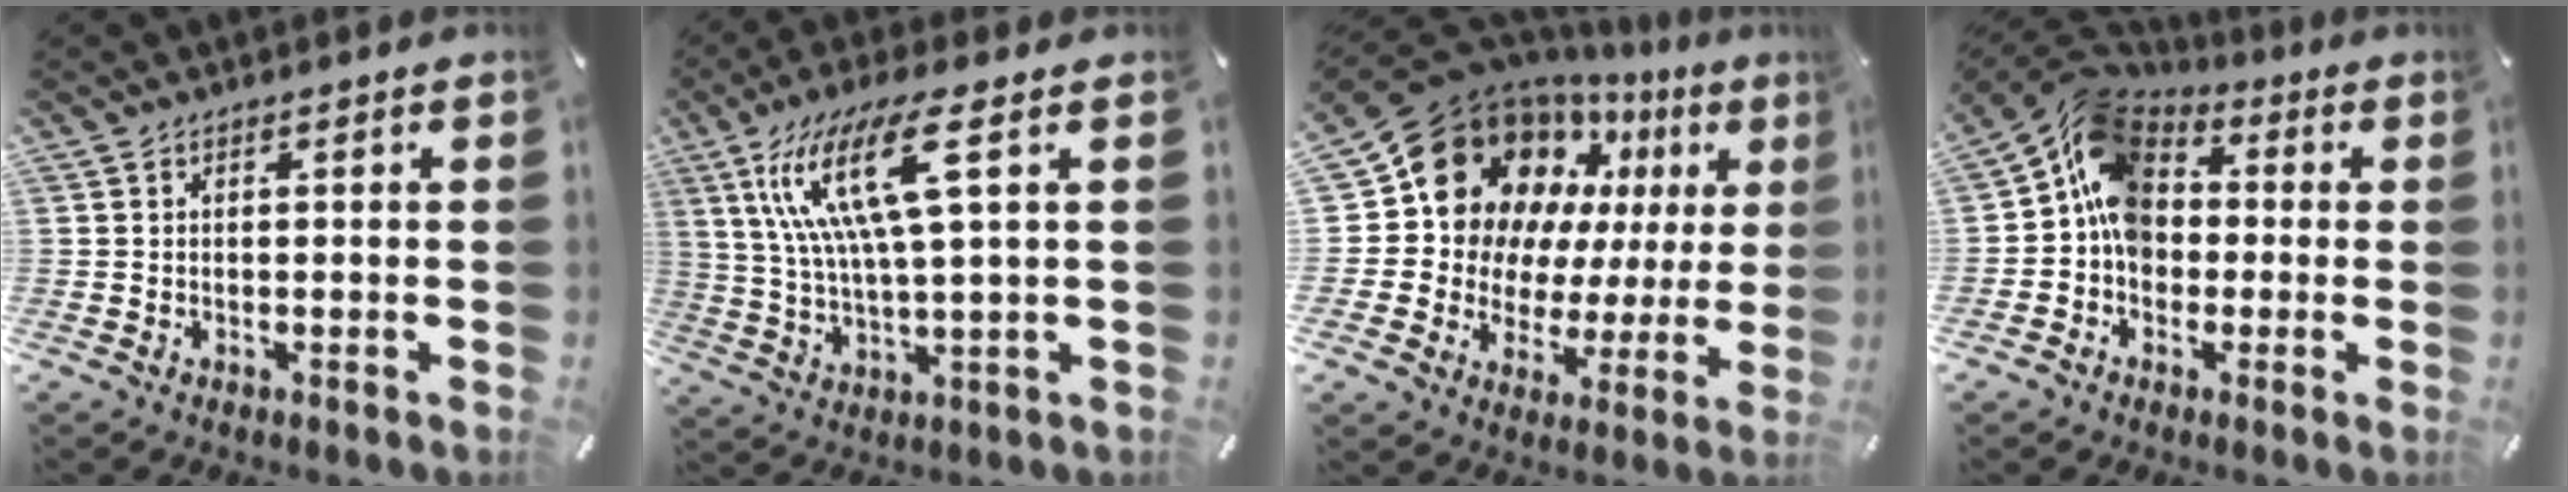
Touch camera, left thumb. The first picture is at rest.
{"total": 16.4, "force": [5.7, 3.6, 14.9], "torque": [-0.312, -0.002, 0.088]}
{"total": 17.8, "force": [7.7, 14.5, 7.0], "torque": [-0.107, -0.064, 0.155]}
{"total": 12.4, "force": [0.7, 10.5, 6.6], "torque": [-0.123, 0.013, 0.012]}